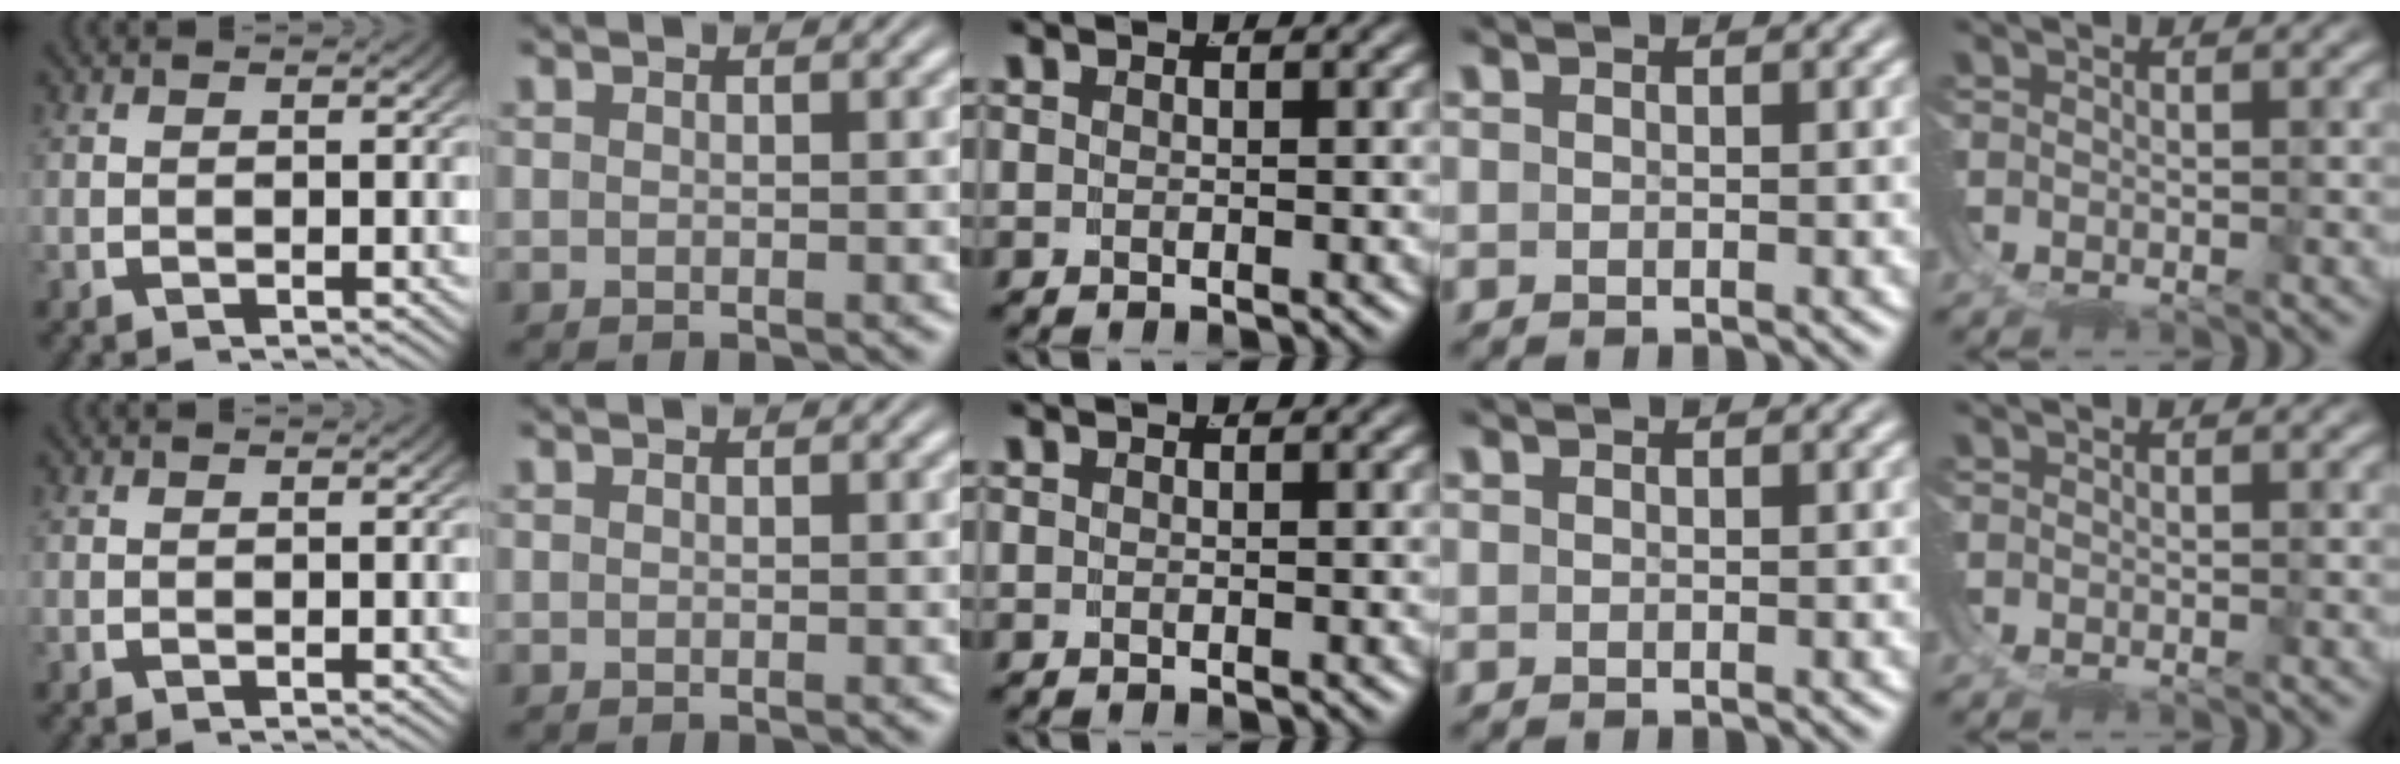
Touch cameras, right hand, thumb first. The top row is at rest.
{}